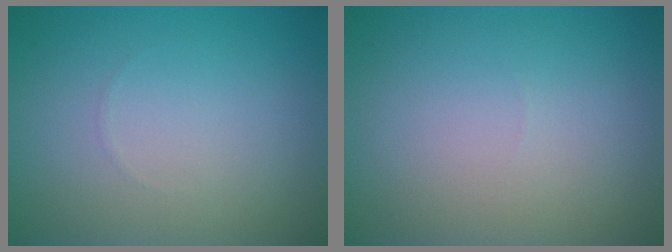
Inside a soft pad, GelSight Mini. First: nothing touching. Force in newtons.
{"total": 0.0}